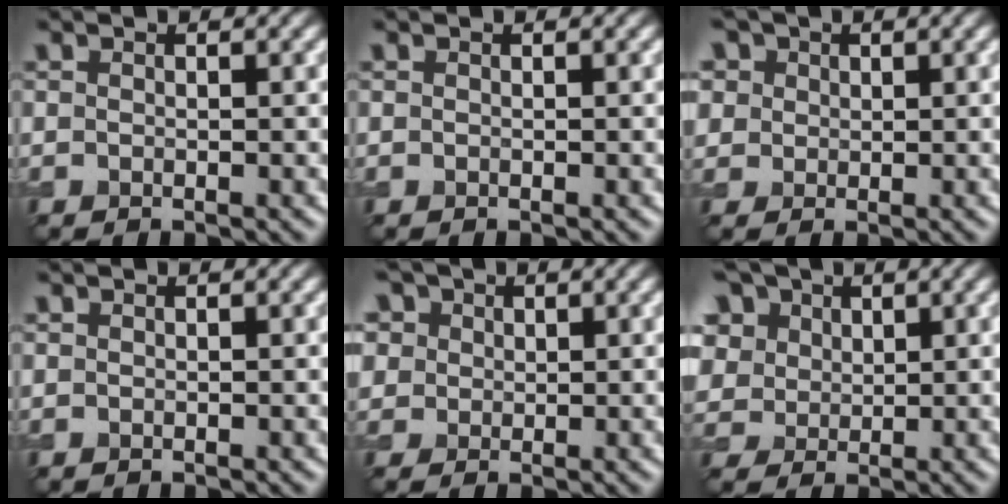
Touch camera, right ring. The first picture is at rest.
{"total": 0.0}
{"total": 6.7, "force": [3.5, 5.0, 2.8], "torque": [-0.074, 0.018, 0.043]}
{"total": 0.0}
{"total": 7.8, "force": [4.2, 5.7, 3.4], "torque": [-0.085, 0.020, 0.052]}
{"total": 10.7, "force": [5.3, 7.8, 5.0], "torque": [-0.132, 0.029, 0.079]}